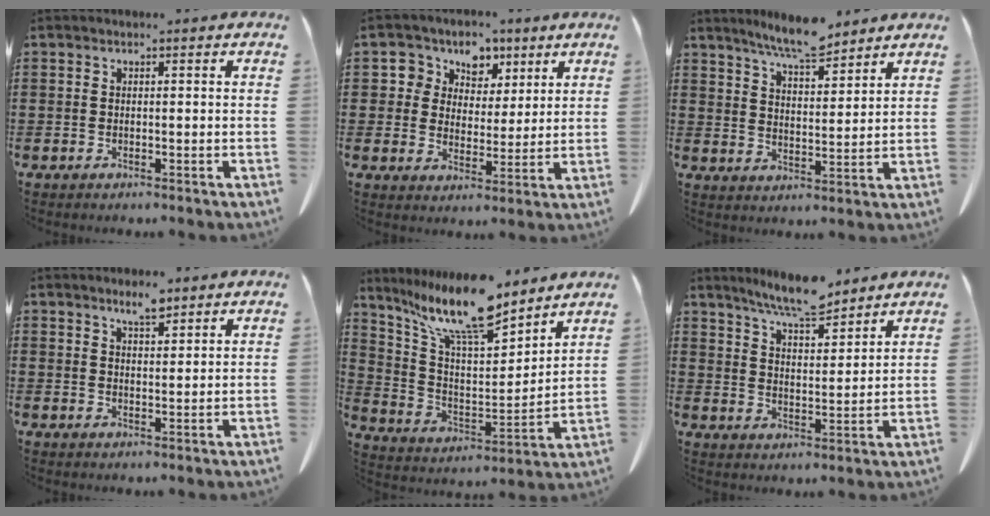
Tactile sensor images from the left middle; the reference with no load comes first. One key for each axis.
{"total": 5.7, "fx": 3.1, "fy": 4.8, "fz": 0.6, "tx": -0.051, "ty": -0.001, "tz": 0.053}
{"total": 7.0, "fx": 6.4, "fy": 0.8, "fz": 2.7, "tx": -0.070, "ty": -0.024, "tz": 0.118}
{"total": 3.5, "fx": 2.9, "fy": 0.8, "fz": 1.8, "tx": -0.033, "ty": -0.006, "tz": 0.052}
{"total": 13.2, "fx": 10.3, "fy": 3.1, "fz": 7.6, "tx": -0.166, "ty": -0.054, "tz": 0.178}
{"total": 7.8, "fx": 6.9, "fy": 0.9, "fz": 3.3, "tx": -0.086, "ty": -0.028, "tz": 0.127}